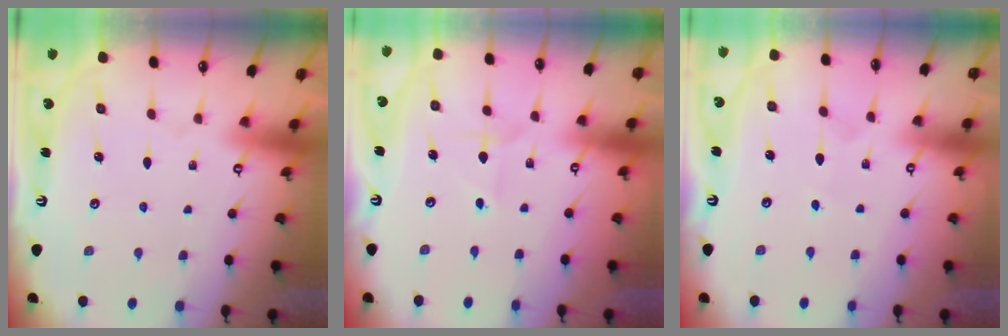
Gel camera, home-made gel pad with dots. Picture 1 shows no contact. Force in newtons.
{"total": 2.7, "press": 2.7, "slide": 0.2}
{"total": 2.8, "press": 2.8, "slide": 0.2}